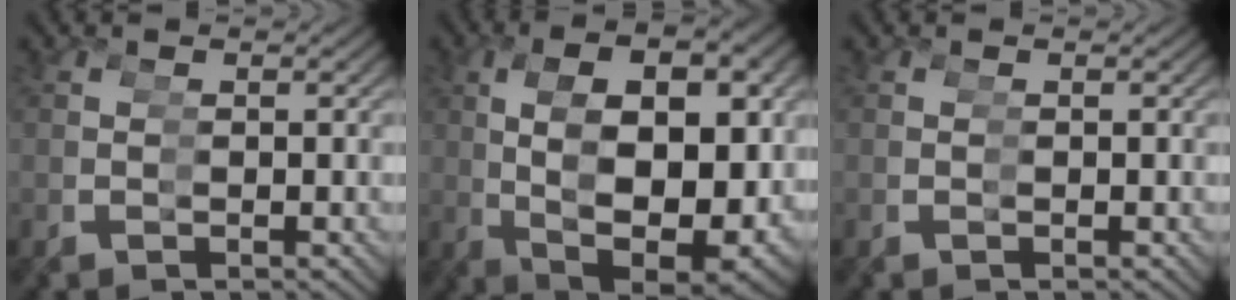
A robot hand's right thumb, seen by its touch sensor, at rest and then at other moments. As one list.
[{"total": 10.4, "force": [-0.3, 5.5, 8.8], "torque": [-0.178, -0.008, 0.013]}, {"total": 0.0}]